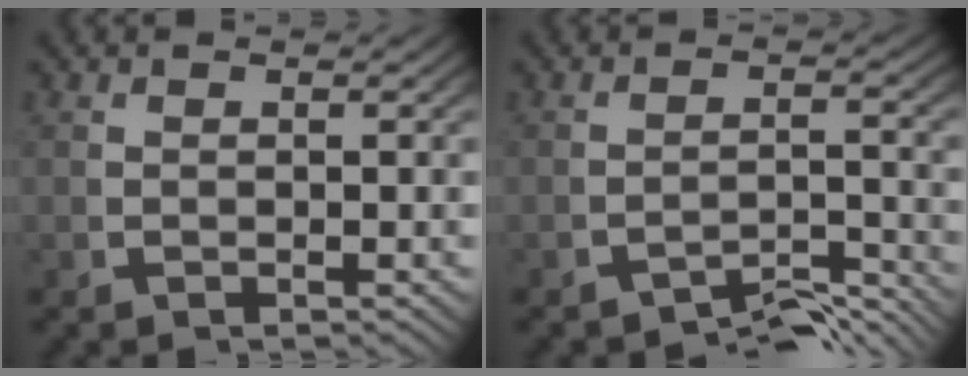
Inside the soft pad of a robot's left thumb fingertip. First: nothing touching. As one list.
[{"total": 5.2, "force": [-4.5, 1.3, 2.2], "torque": [-0.023, -0.015, -0.069]}]